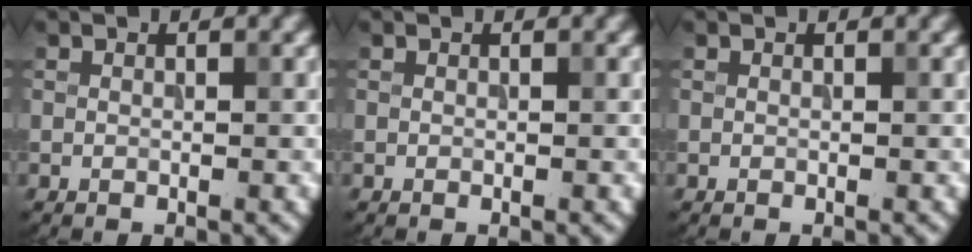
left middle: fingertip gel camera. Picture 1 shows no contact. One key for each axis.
{"total": 0.0}
{"total": 0.0}